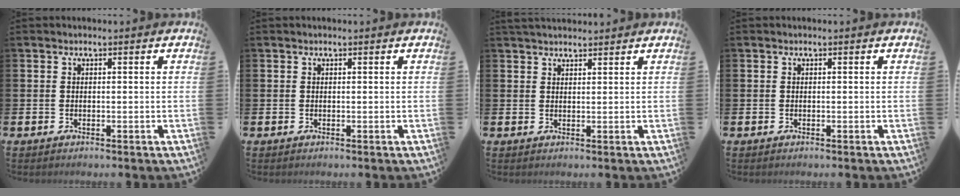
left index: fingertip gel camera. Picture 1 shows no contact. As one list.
[{"total": 0.0}, {"total": 2.3, "force": [2.2, 0.5, 0.4], "torque": [-0.004, -0.006, 0.038]}, {"total": 0.0}]